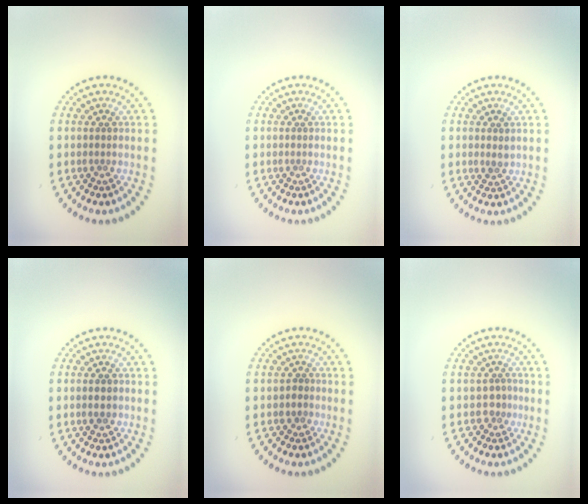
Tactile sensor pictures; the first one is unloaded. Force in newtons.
{"total": 0.0}
{"total": 1.1, "press": 1.0, "slide": 0.6}
{"total": 1.8, "press": 1.8, "slide": 0.1}
{"total": 0.8, "press": 0.4, "slide": 0.7}
{"total": 1.3, "press": 1.0, "slide": 0.8}